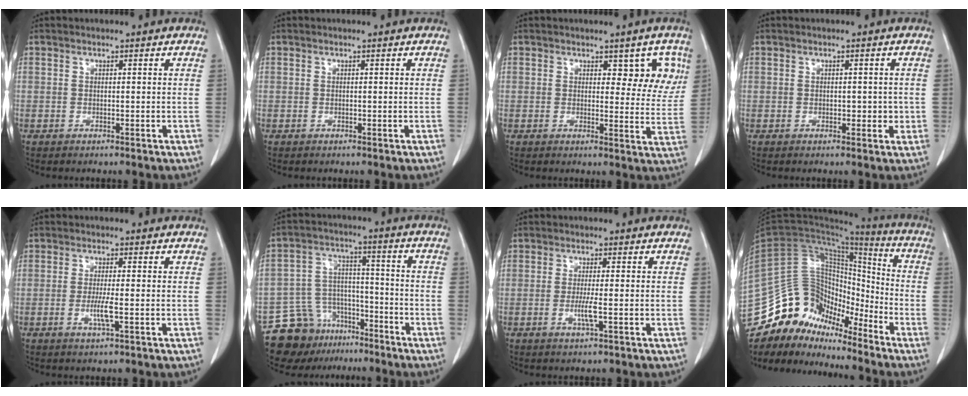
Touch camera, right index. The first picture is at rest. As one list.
[{"total": 0.0}, {"total": 5.8, "force": [2.9, 3.1, 4.0], "torque": [-0.018, -0.003, 0.029]}, {"total": 2.2, "force": [-0.2, 1.5, 1.6], "torque": [-0.015, 0.004, 0.002]}, {"total": 3.3, "force": [-0.8, 0.0, 3.2], "torque": [-0.066, -0.008, -0.016]}, {"total": 11.9, "force": [-9.0, 7.3, 2.6], "torque": [-0.050, 0.048, -0.145]}, {"total": 2.8, "force": [-0.7, -0.2, 2.7], "torque": [-0.057, -0.007, -0.014]}, {"total": 17.1, "force": [-14.3, 7.4, 5.9], "torque": [-0.104, 0.062, -0.254]}]